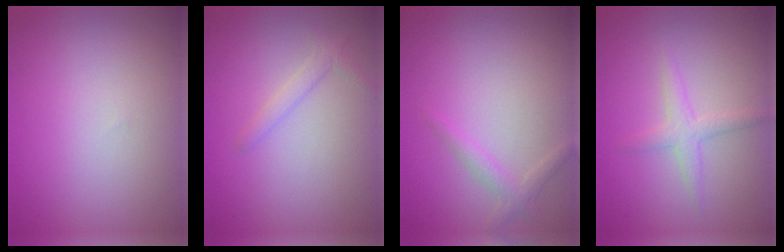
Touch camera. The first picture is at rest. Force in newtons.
{"total": 1.3, "press": 1.3, "slide": 0.1}
{"total": 1.5, "press": 1.5, "slide": 0.1}
{"total": 2.0, "press": 2.0, "slide": 0.1}